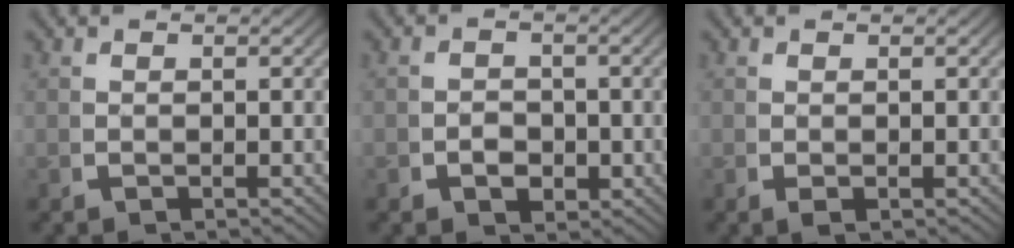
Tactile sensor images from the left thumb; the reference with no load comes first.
{"total": 2.3, "force": [-0.6, 2.0, 1.1], "torque": [-0.017, -0.008, -0.009]}
{"total": 0.7, "force": [0.0, 0.4, 0.6], "torque": [-0.015, -0.005, 0.003]}